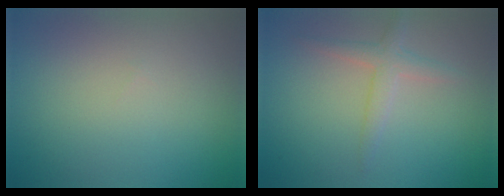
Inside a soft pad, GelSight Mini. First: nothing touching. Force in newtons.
{"total": 2.2, "press": 2.2, "slide": 0.1}